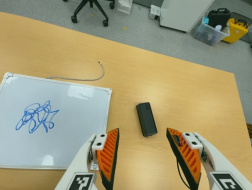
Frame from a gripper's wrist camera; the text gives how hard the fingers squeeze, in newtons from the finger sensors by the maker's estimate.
{"total": 0.0}